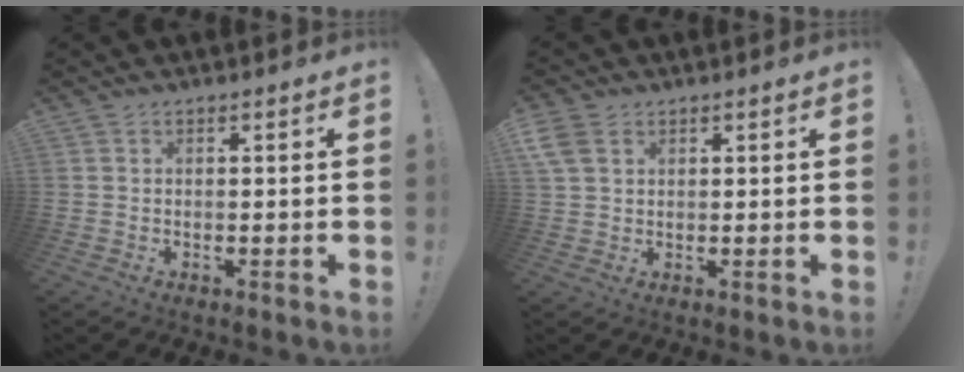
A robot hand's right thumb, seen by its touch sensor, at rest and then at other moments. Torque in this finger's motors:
{"motor_torque": [0.24, 0.40, 0.73, 0.22, 0.13]}